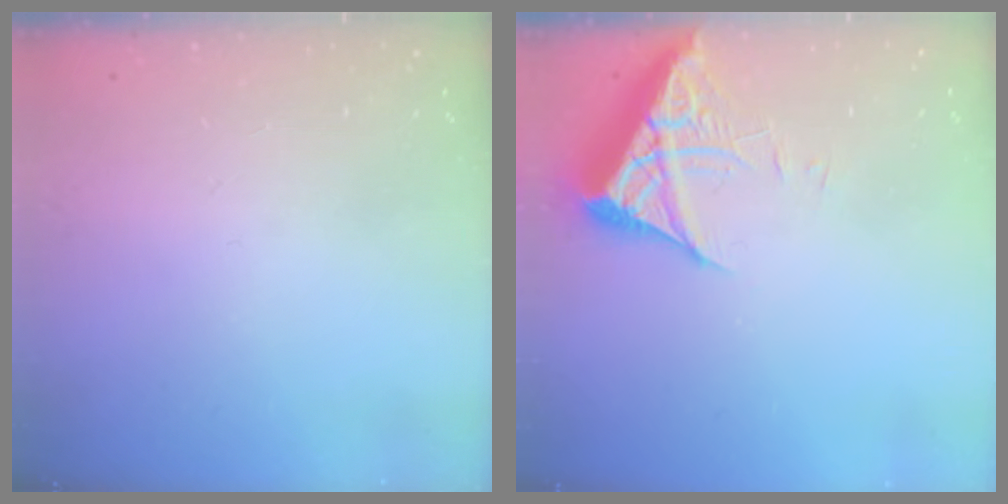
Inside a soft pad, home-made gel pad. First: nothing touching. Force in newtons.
{"total": 6.1, "press": 6.1, "slide": 0.7}